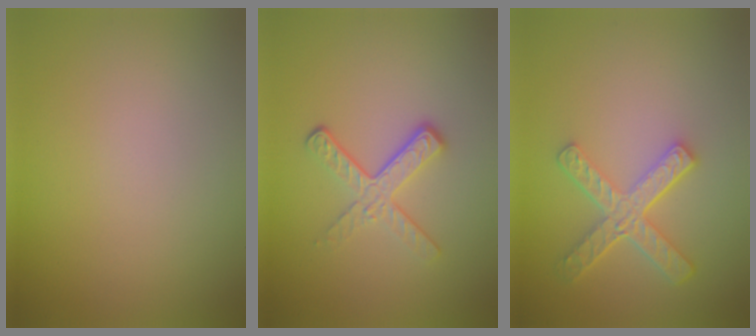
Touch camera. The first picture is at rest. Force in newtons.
{"total": 3.6, "press": 2.2, "slide": 2.8}
{"total": 4.7, "press": 3.5, "slide": 3.0}